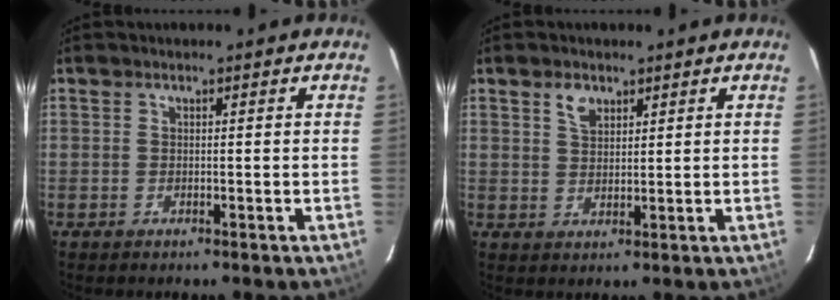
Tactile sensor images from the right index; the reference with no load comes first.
{"total": 3.2, "force": [2.0, 1.8, 1.8], "torque": [-0.031, 0.005, 0.039]}